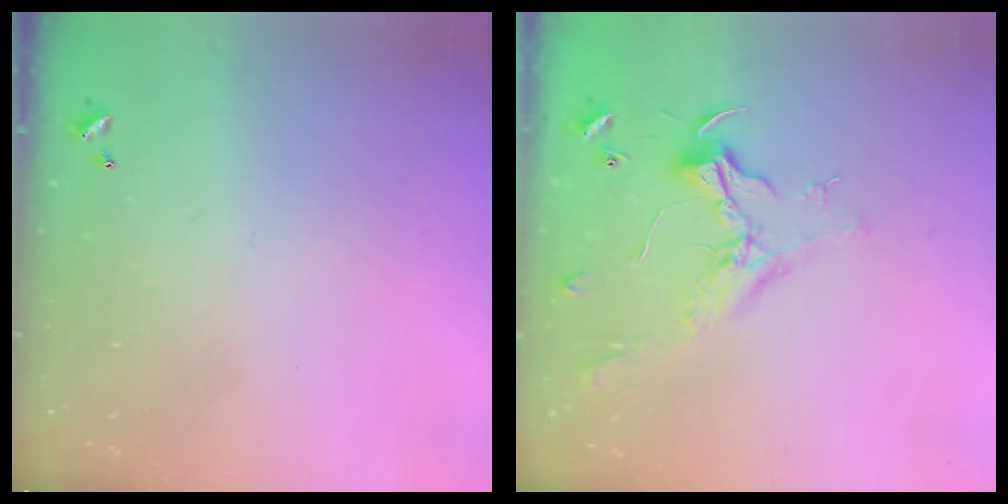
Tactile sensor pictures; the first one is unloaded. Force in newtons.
{"total": 2.4, "press": 2.3, "slide": 0.8}